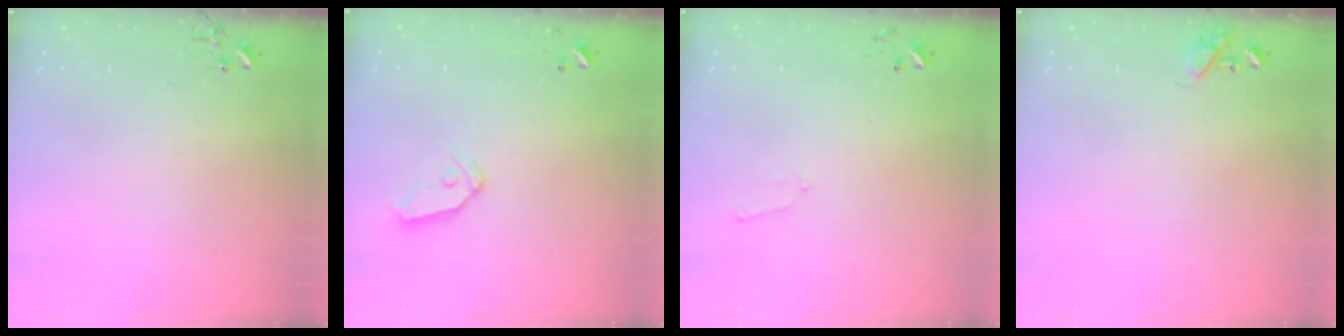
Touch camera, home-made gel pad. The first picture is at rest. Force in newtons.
{"total": 8.1, "press": 8.1, "slide": 0.7}
{"total": 5.1, "press": 5.0, "slide": 0.6}
{"total": 8.6, "press": 8.6, "slide": 0.7}